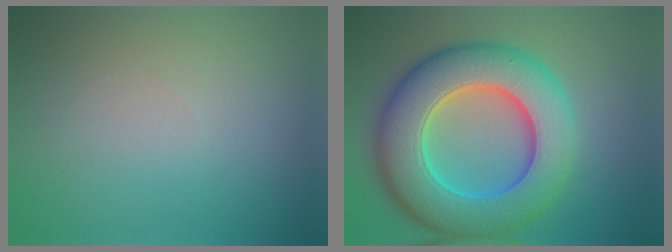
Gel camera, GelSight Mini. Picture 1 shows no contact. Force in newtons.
{"total": 11.9, "press": 11.9, "slide": 0.4}